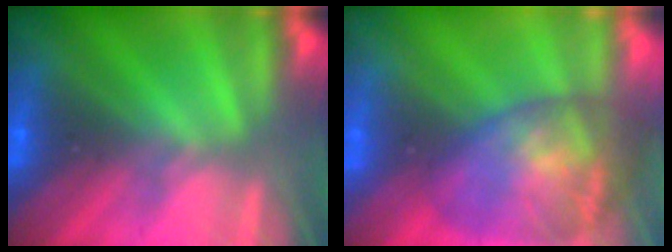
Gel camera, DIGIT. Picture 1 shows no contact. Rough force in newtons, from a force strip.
{"total": 7.2}